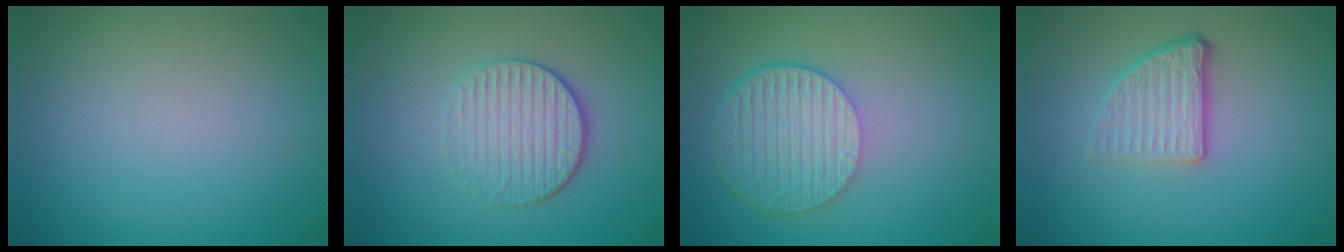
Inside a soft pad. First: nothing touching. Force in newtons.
{"total": 3.8, "press": 2.9, "slide": 2.5}
{"total": 6.2, "press": 4.4, "slide": 4.3}
{"total": 3.9, "press": 2.5, "slide": 2.9}